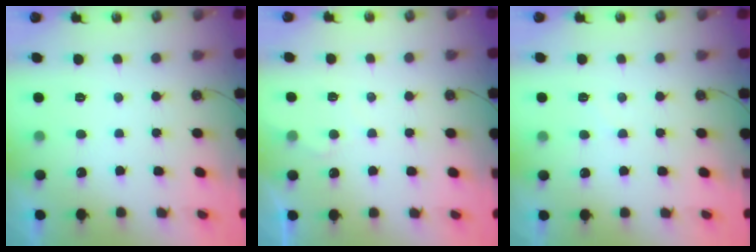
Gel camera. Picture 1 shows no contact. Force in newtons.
{"total": 3.6, "press": 3.6, "slide": 0.5}
{"total": 5.8, "press": 5.8, "slide": 0.7}